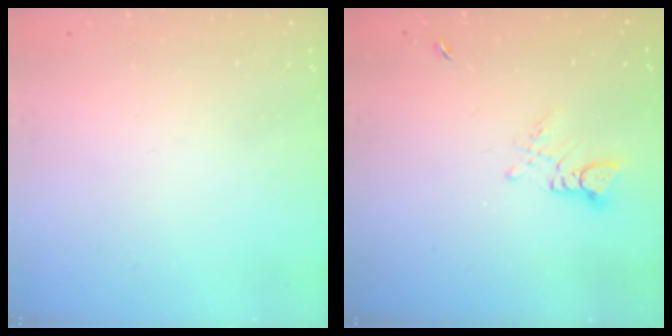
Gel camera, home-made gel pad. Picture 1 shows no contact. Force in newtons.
{"total": 3.0, "press": 2.9, "slide": 0.3}